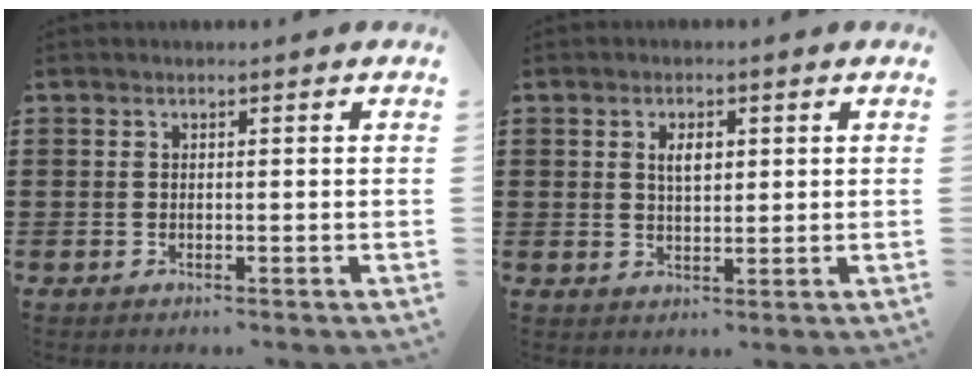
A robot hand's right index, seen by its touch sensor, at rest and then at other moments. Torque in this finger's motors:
{"motor_torque": [0.63, 0.62, 0.06, 0.05]}